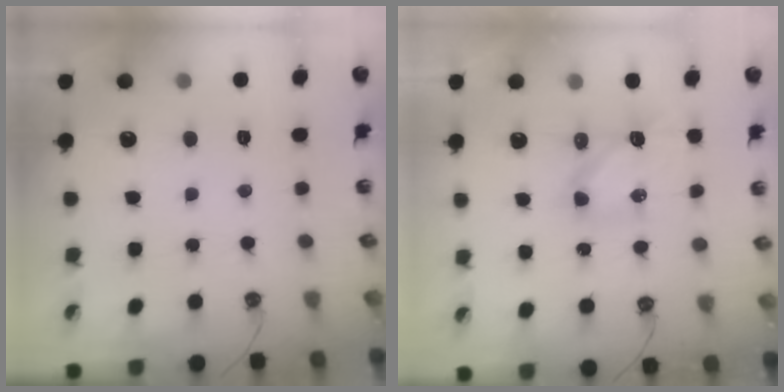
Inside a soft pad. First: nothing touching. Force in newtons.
{"total": 6.1, "press": 6.1, "slide": 0.1}